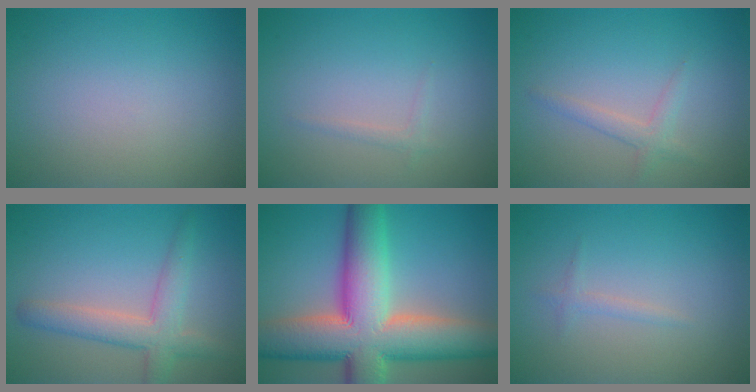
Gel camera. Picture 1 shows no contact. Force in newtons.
{"total": 0.8, "press": 0.8, "slide": 0.1}
{"total": 1.6, "press": 1.6, "slide": 0.1}
{"total": 4.1, "press": 4.1, "slide": 0.2}
{"total": 14.4, "press": 14.4, "slide": 0.8}
{"total": 0.9, "press": 0.9, "slide": 0.0}